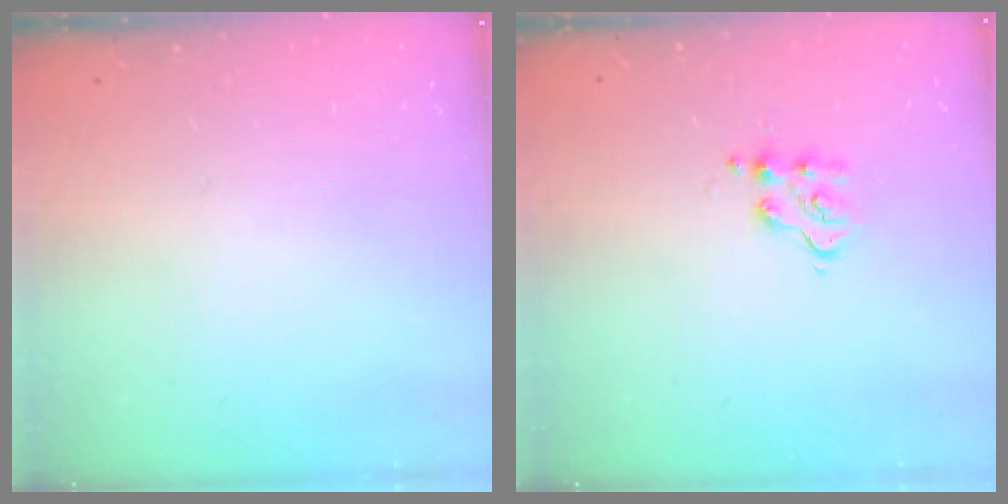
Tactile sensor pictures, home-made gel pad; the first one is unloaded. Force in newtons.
{"total": 4.8, "press": 4.7, "slide": 0.5}